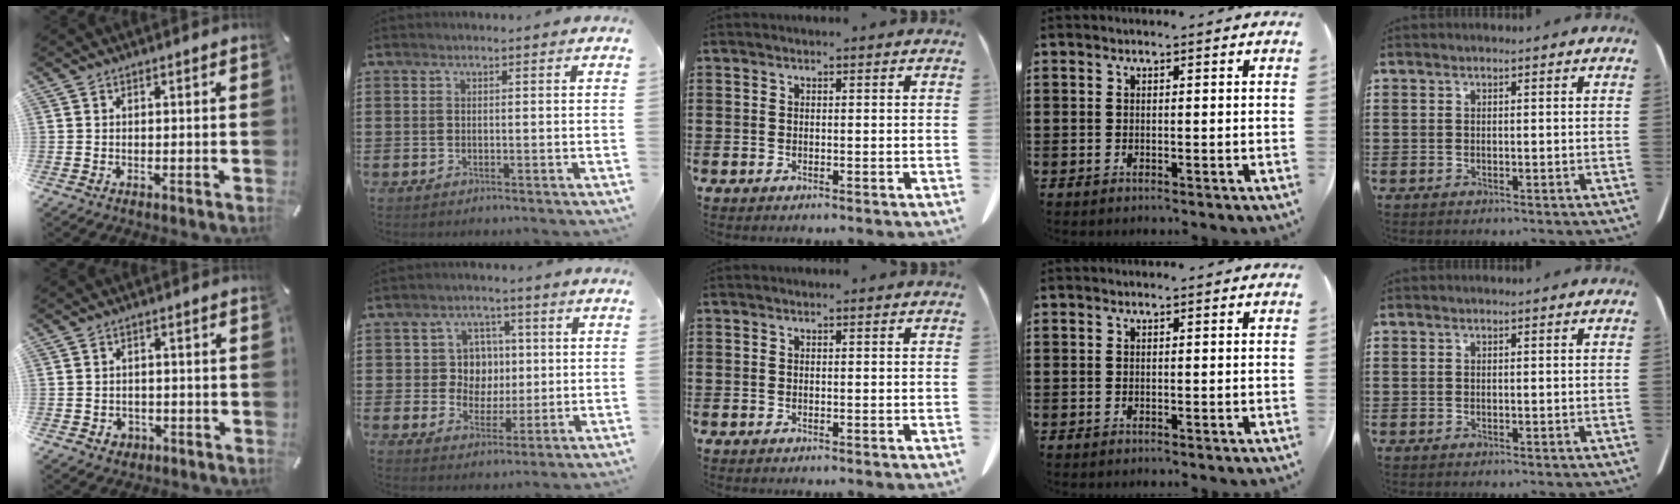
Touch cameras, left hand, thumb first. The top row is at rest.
{"thumb": {"total": 2.7, "force": [-0.9, 2.5, 0.8], "torque": [-0.008, 0.000, -0.020]}, "index": {"total": 6.4, "force": [1.0, 5.8, 2.4], "torque": [-0.064, 0.017, 0.016]}}